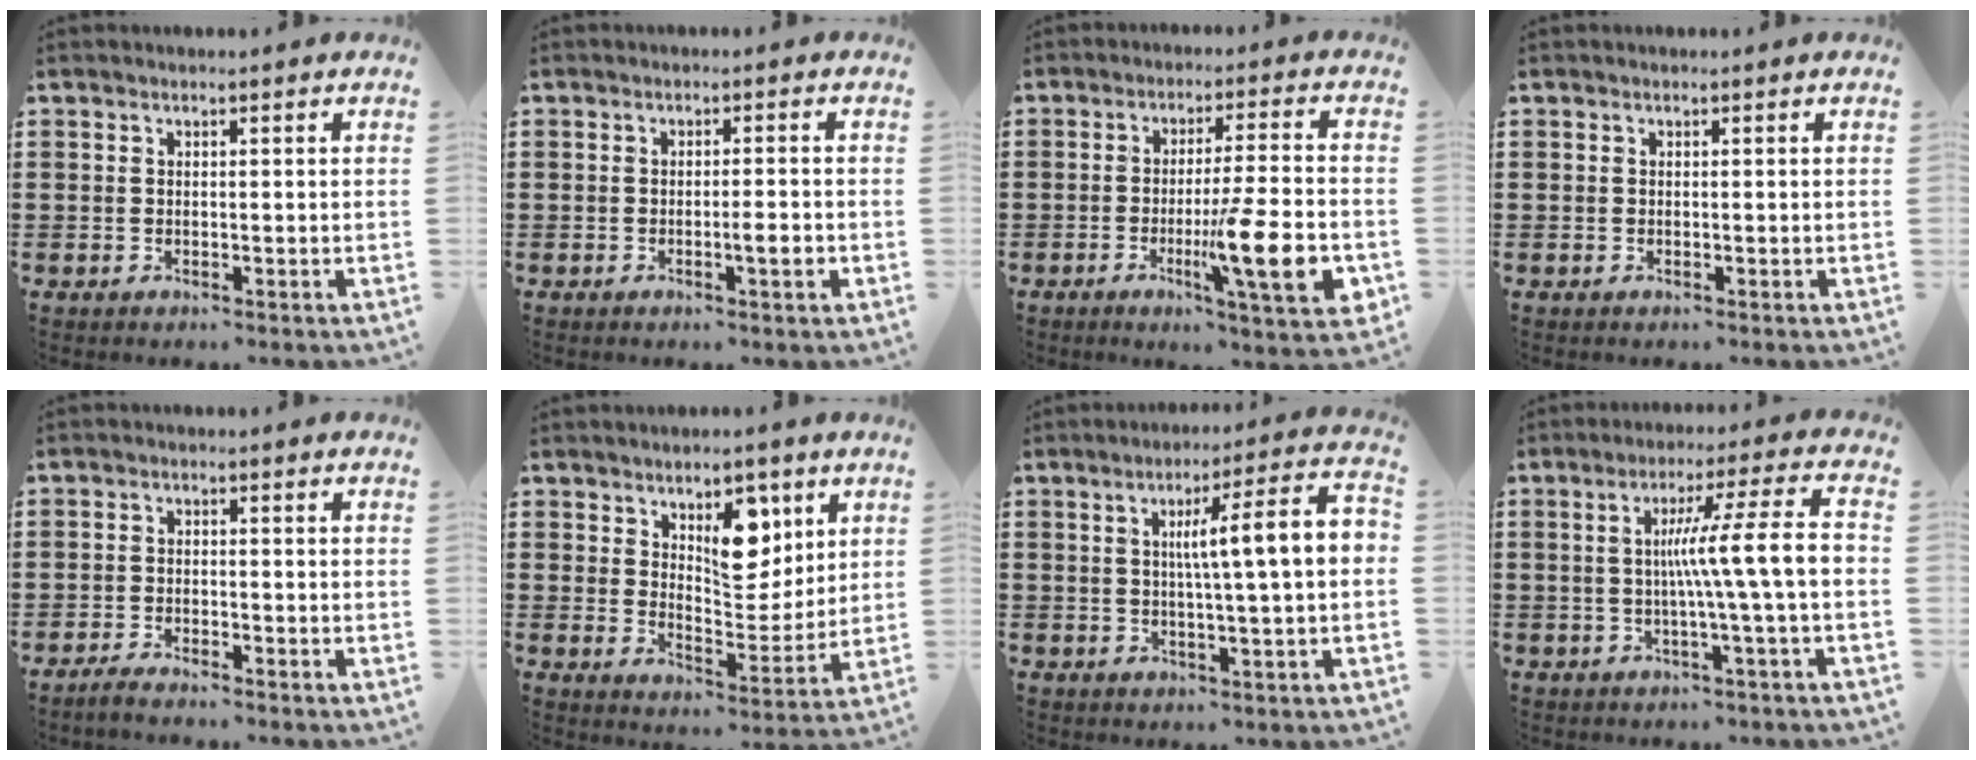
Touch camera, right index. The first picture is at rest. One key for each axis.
{"total": 2.9, "fx": -0.8, "fy": 0.3, "fz": 2.7, "tx": -0.045, "ty": -0.002, "tz": -0.015}
{"total": 13.1, "fx": -3.8, "fy": 1.4, "fz": 12.4, "tx": -0.198, "ty": -0.012, "tz": -0.066}
{"total": 0.0}
{"total": 1.7, "fx": -1.7, "fy": -0.1, "fz": 0.3, "tx": -0.008, "ty": 0.003, "tz": -0.032}
{"total": 8.9, "fx": 4.5, "fy": 5.0, "fz": 5.8, "tx": -0.084, "ty": -0.013, "tz": 0.073}
{"total": 8.3, "fx": 0.7, "fy": 0.1, "fz": 8.2, "tx": -0.147, "ty": -0.006, "tz": 0.000}
{"total": 9.7, "fx": -0.4, "fy": -0.6, "fz": 9.7, "tx": -0.174, "ty": -0.002, "tz": -0.015}